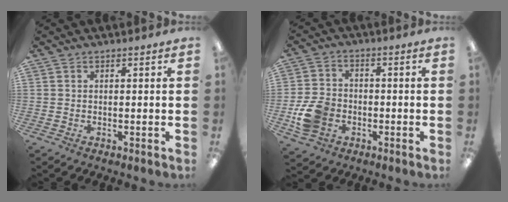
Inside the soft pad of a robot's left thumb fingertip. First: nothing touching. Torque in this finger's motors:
{"motor_torque": [-0.45, 0.70, 0.33, -0.31, 0.07]}